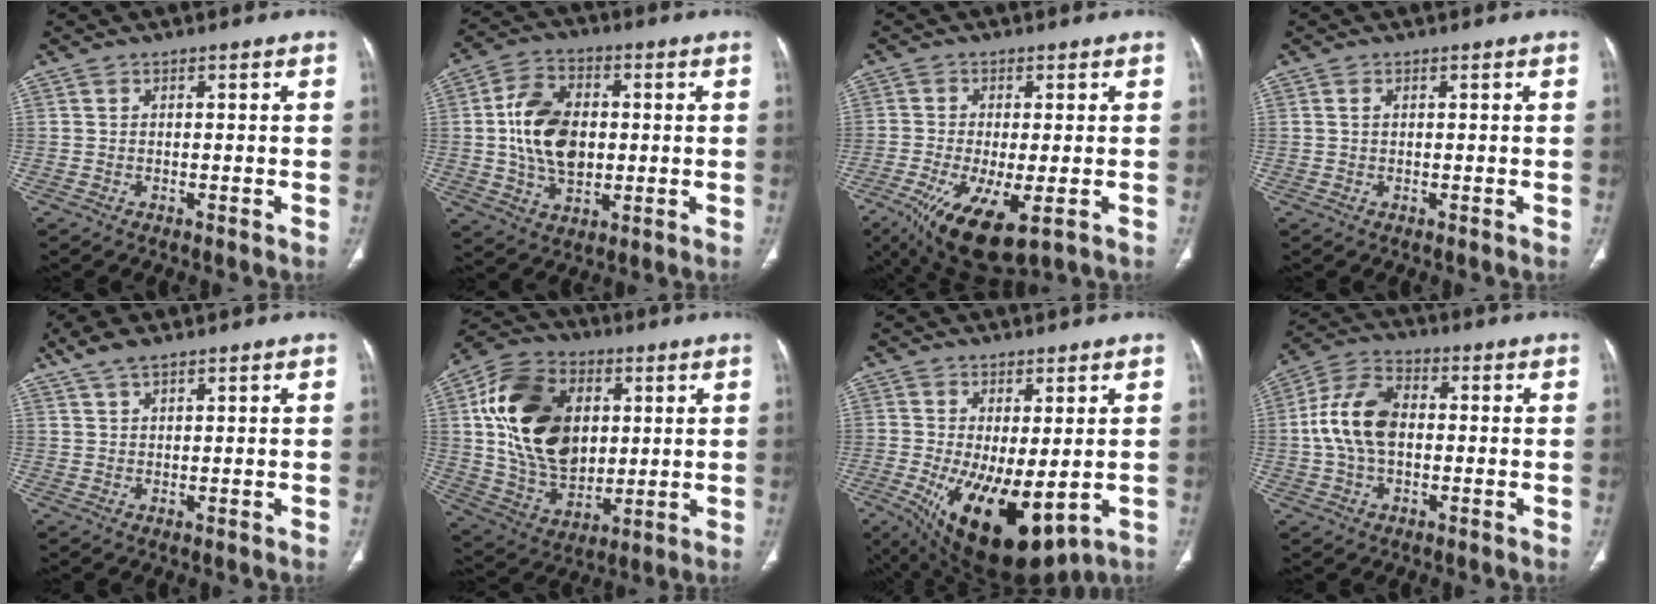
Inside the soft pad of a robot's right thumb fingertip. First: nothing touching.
{"total": 13.9, "force": [0.6, 9.3, 10.4], "torque": [-0.168, 0.007, 0.014]}
{"total": 13.0, "force": [-5.5, 4.4, 11.0], "torque": [-0.211, -0.020, -0.081]}
{"total": 0.8, "force": [0.2, 0.6, 0.6], "torque": [-0.014, 0.003, 0.006]}
{"total": 4.8, "force": [3.5, 1.7, 2.8], "torque": [-0.059, 0.002, 0.072]}
{"total": 22.9, "force": [4.6, 15.8, 16.0], "torque": [-0.273, -0.008, 0.090]}
{"total": 15.3, "force": [-2.8, 6.7, 13.5], "torque": [-0.226, -0.027, -0.017]}
{"total": 12.0, "force": [0.3, 7.7, 9.2], "torque": [-0.179, 0.025, 0.000]}